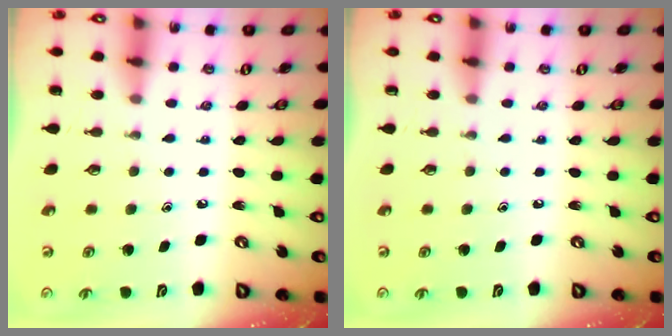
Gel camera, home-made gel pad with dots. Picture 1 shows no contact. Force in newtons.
{"total": 0.0}